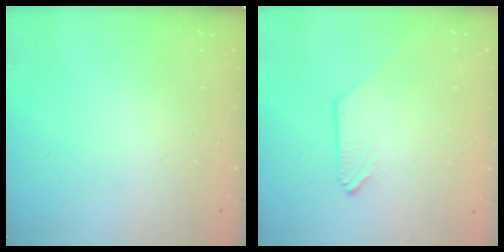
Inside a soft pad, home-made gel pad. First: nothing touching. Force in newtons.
{"total": 0.0}